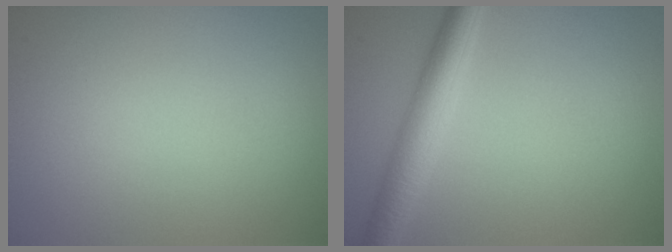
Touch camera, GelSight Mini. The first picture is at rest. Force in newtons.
{"total": 4.0, "press": 4.0, "slide": 0.1}